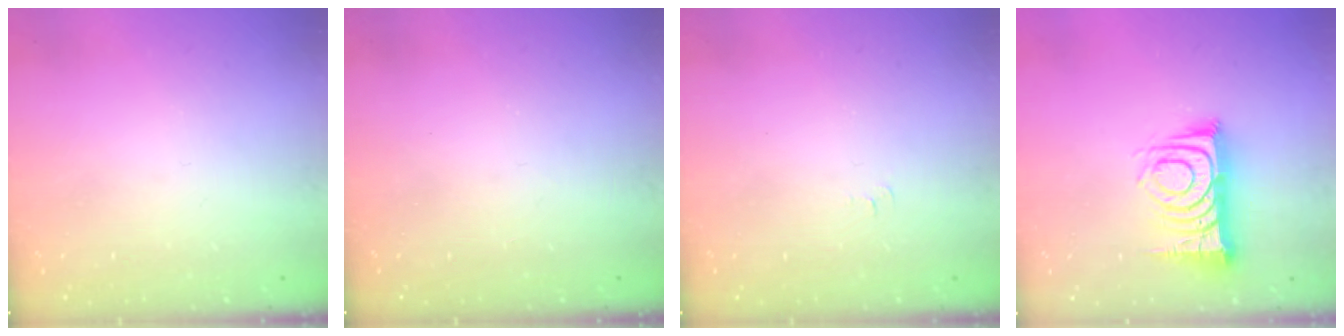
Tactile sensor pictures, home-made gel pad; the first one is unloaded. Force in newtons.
{"total": 3.4, "press": 3.3, "slide": 0.5}
{"total": 4.3, "press": 4.2, "slide": 0.6}
{"total": 12.7, "press": 12.6, "slide": 0.9}